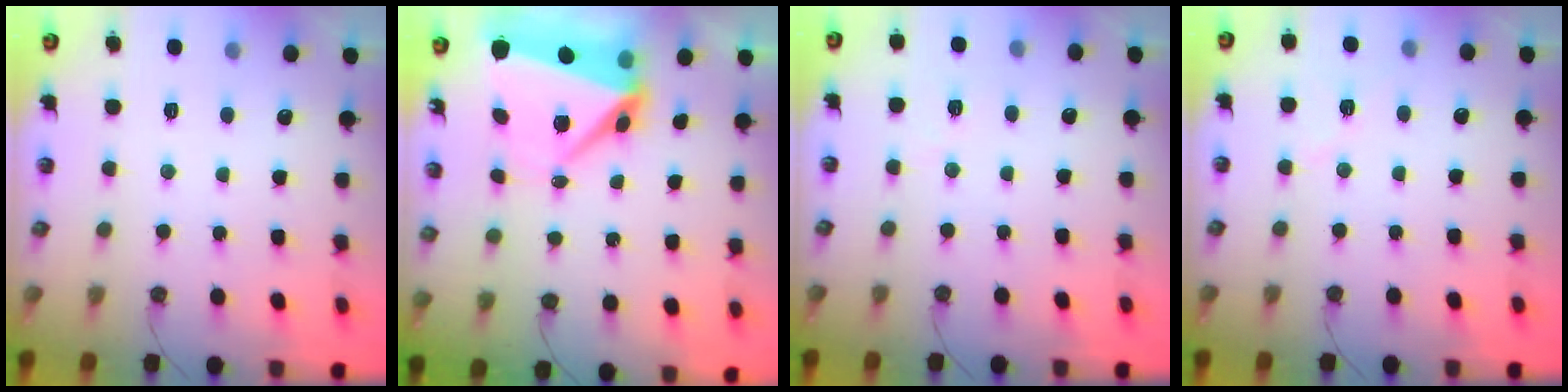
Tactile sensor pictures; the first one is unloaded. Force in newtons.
{"total": 9.0, "press": 8.9, "slide": 1.6}
{"total": 4.1, "press": 3.7, "slide": 1.8}
{"total": 5.6, "press": 5.6, "slide": 0.5}